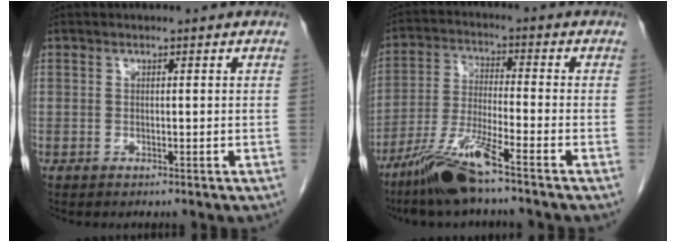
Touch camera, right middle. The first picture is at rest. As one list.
[{"total": 9.8, "force": [-7.0, -0.3, 6.8], "torque": [-0.143, -0.030, -0.137]}]